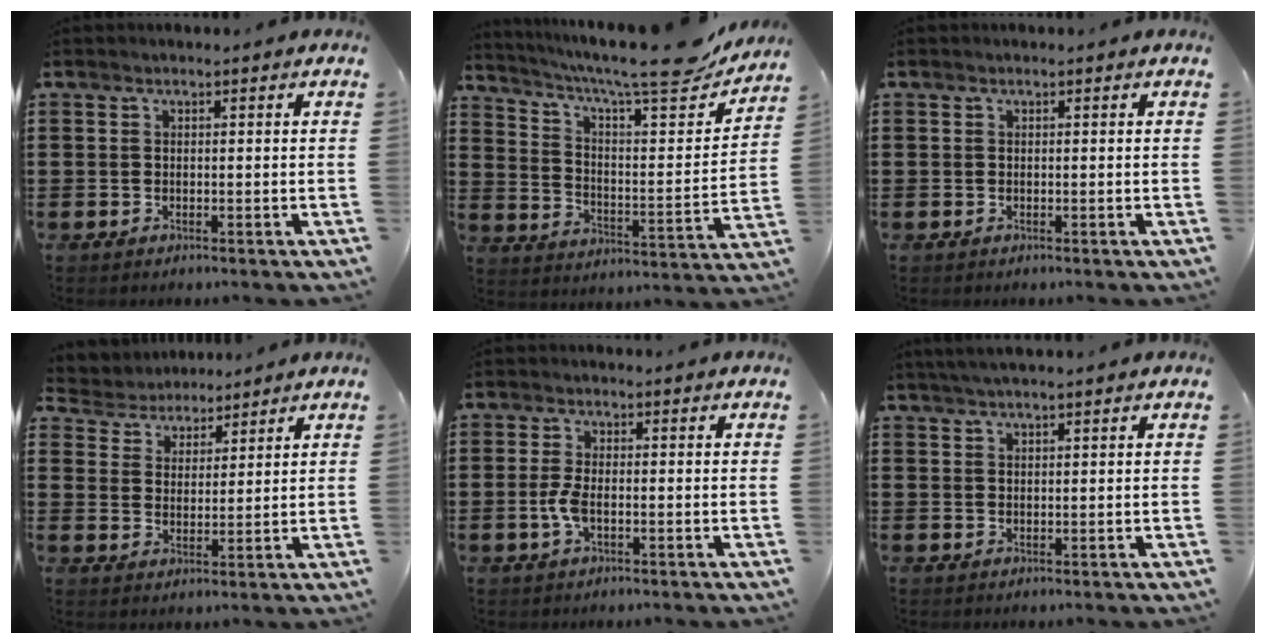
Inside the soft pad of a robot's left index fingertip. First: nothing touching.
{"total": 10.0, "force": [8.4, 0.9, 5.4], "torque": [-0.114, -0.061, 0.133]}
{"total": 0.0}
{"total": 4.2, "force": [3.8, 1.6, -0.4], "torque": [-0.017, -0.015, 0.069]}
{"total": 3.2, "force": [-0.8, 1.2, 2.9], "torque": [-0.081, -0.008, -0.023]}
{"total": 1.8, "force": [1.5, -0.1, 1.0], "torque": [-0.021, 0.001, 0.029]}